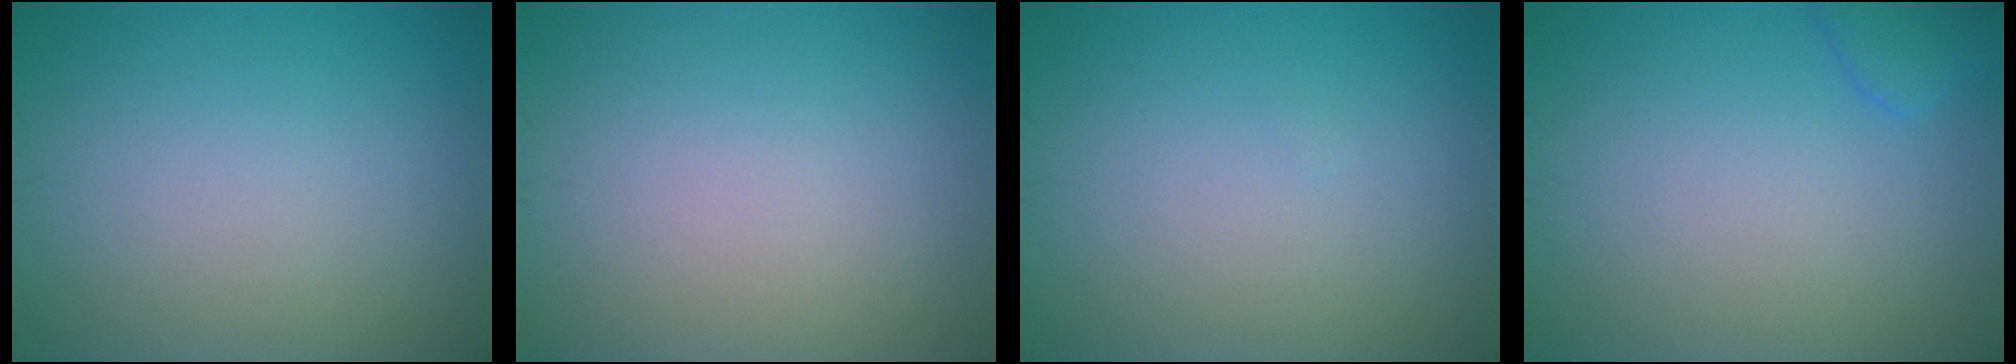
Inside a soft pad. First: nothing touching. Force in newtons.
{"total": 0.0}
{"total": 0.0}
{"total": 1.6, "press": 1.6, "slide": 0.1}